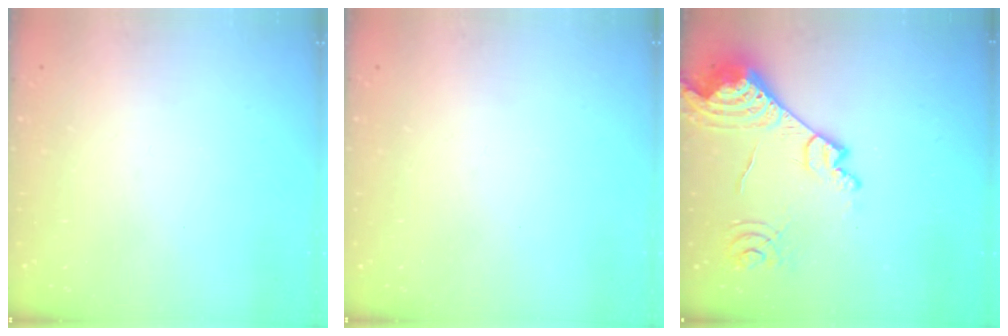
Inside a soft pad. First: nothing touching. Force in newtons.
{"total": 0.0}
{"total": 16.2, "press": 16.2, "slide": 1.4}